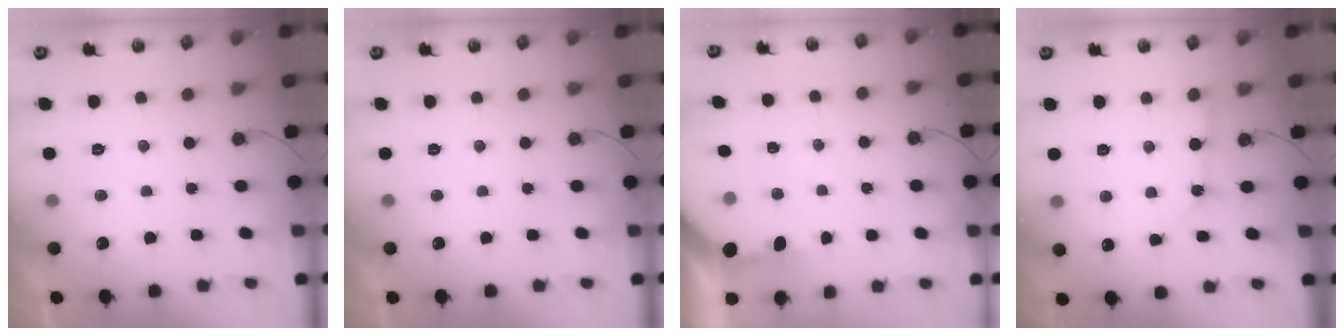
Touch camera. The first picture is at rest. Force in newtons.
{"total": 0.0}
{"total": 3.3, "press": 3.3, "slide": 0.5}
{"total": 3.2, "press": 3.2, "slide": 0.3}